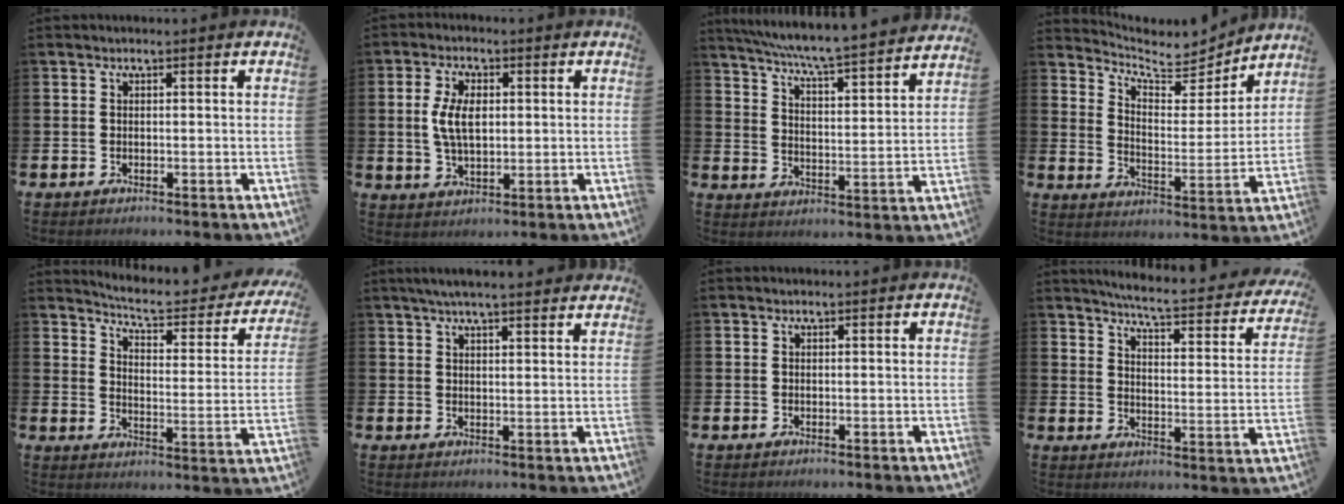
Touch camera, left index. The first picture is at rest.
{"total": 5.6, "force": [1.0, 3.1, 4.5], "torque": [-0.083, 0.007, 0.014]}
{"total": 6.8, "force": [6.5, -0.5, 2.1], "torque": [-0.073, -0.057, 0.109]}
{"total": 6.7, "force": [6.3, 2.0, 1.1], "torque": [-0.057, -0.055, 0.106]}
{"total": 5.7, "force": [5.0, 1.1, 2.4], "torque": [-0.071, -0.037, 0.078]}
{"total": 4.2, "force": [4.0, 0.2, 1.4], "torque": [-0.034, -0.009, 0.071]}
{"total": 0.0}
{"total": 5.2, "force": [4.8, 0.2, 2.1], "torque": [-0.060, -0.040, 0.075]}